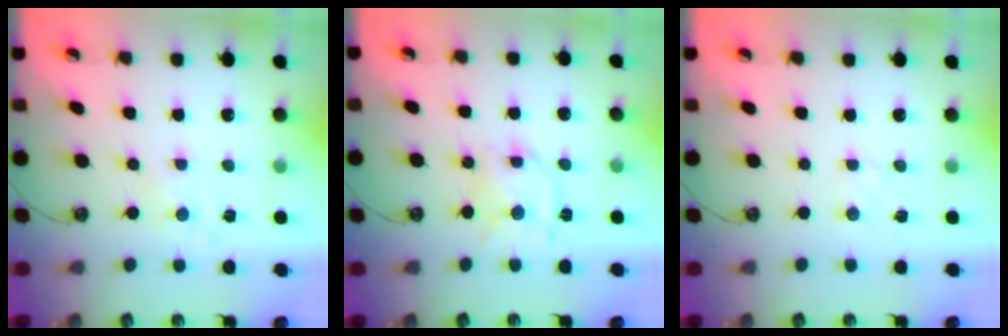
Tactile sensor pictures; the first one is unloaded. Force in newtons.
{"total": 10.7, "press": 10.7, "slide": 1.0}
{"total": 1.7, "press": 1.7, "slide": 0.3}